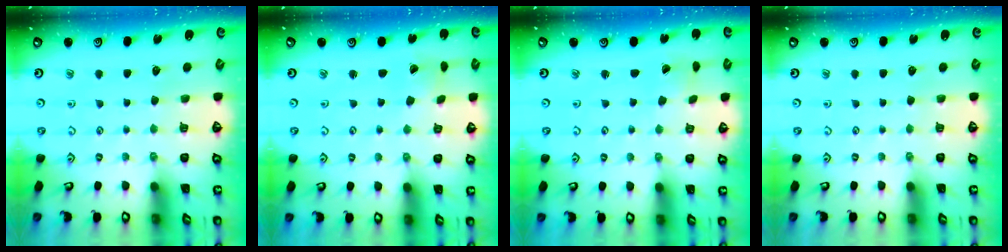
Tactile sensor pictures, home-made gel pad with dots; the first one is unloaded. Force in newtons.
{"total": 1.8, "press": 1.8, "slide": 0.1}
{"total": 1.1, "press": 1.1, "slide": 0.1}
{"total": 0.0}